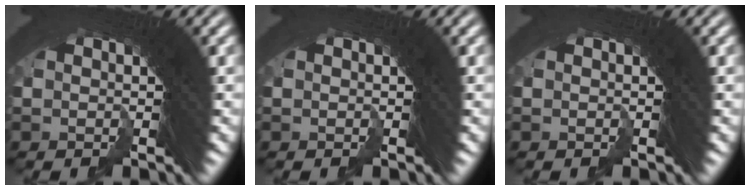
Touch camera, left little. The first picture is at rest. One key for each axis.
{"total": 0.0}
{"total": 0.0}